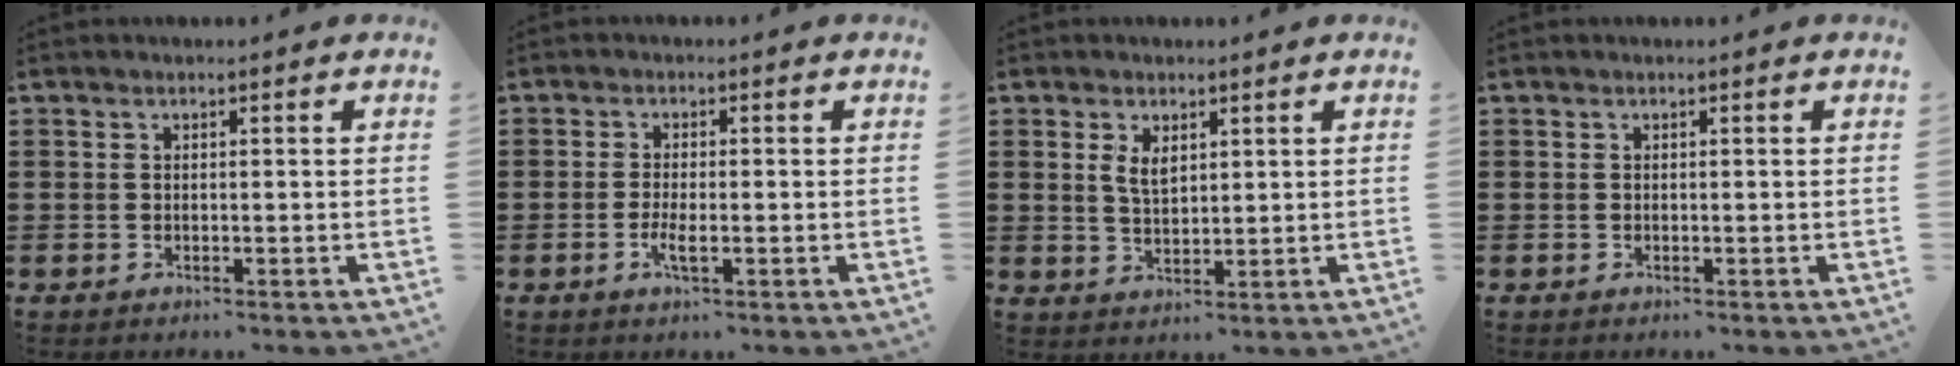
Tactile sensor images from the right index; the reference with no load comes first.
{"total": 2.6, "force": [-0.9, 0.6, 2.4], "torque": [-0.048, -0.004, -0.018]}
{"total": 3.0, "force": [1.4, 1.5, 2.2], "torque": [-0.040, 0.001, 0.023]}
{"total": 0.0}